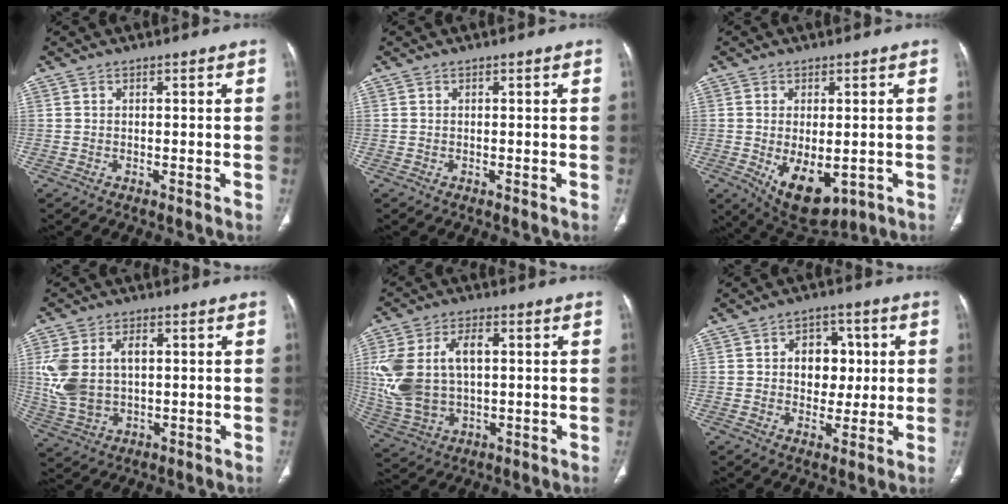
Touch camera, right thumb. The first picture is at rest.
{"total": 0.0}
{"total": 10.4, "force": [-2.7, 5.6, 8.4], "torque": [-0.120, -0.011, -0.022]}
{"total": 11.9, "force": [1.5, 7.8, 8.8], "torque": [-0.181, 0.008, 0.042]}
{"total": 15.9, "force": [1.9, 9.9, 12.3], "torque": [-0.255, 0.011, 0.049]}
{"total": 8.7, "force": [1.2, 6.6, 5.5], "torque": [-0.030, 0.003, 0.019]}